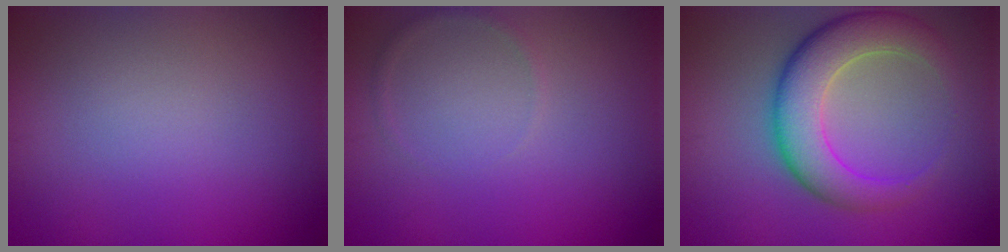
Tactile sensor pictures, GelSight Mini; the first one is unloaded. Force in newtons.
{"total": 0.7, "press": 0.7, "slide": 0.0}
{"total": 6.3, "press": 6.3, "slide": 0.2}